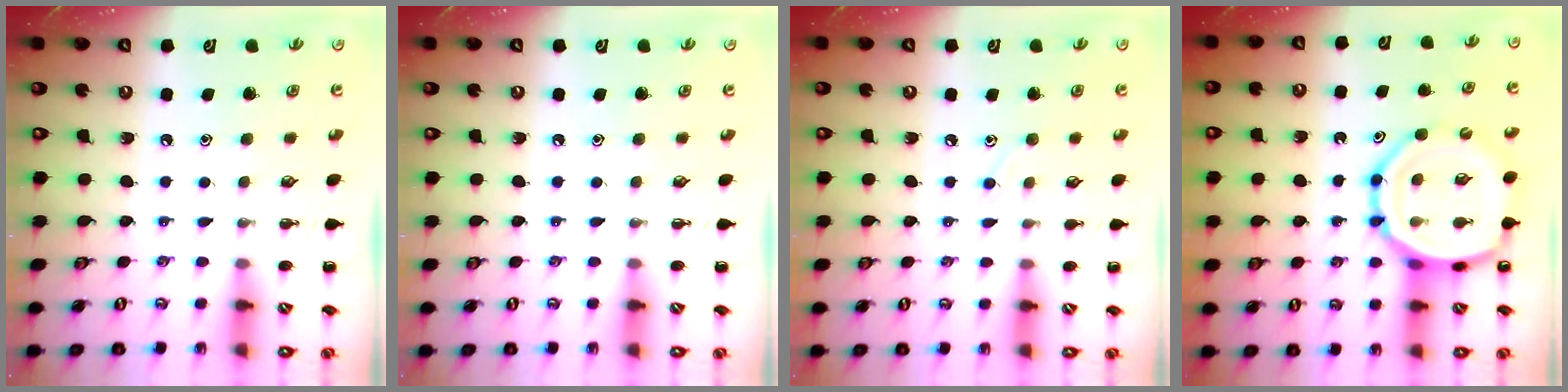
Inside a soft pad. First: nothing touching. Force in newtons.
{"total": 0.0}
{"total": 7.1, "press": 6.6, "slide": 2.5}
{"total": 14.3, "press": 14.0, "slide": 2.5}